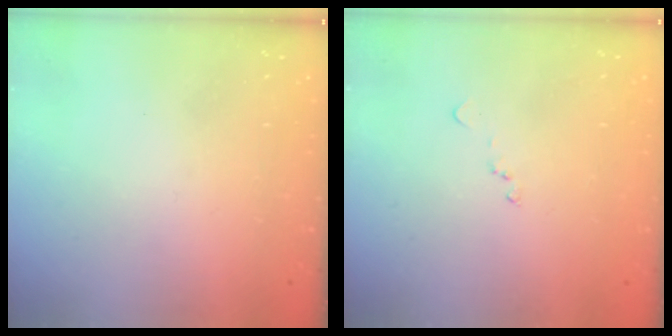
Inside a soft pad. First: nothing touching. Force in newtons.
{"total": 9.5, "press": 9.5, "slide": 0.9}